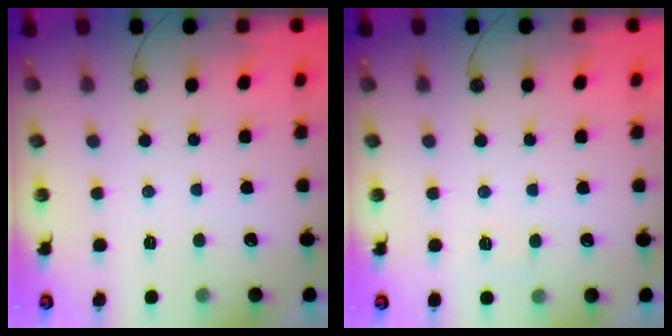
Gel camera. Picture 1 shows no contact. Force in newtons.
{"total": 3.4, "press": 2.6, "slide": 2.2}